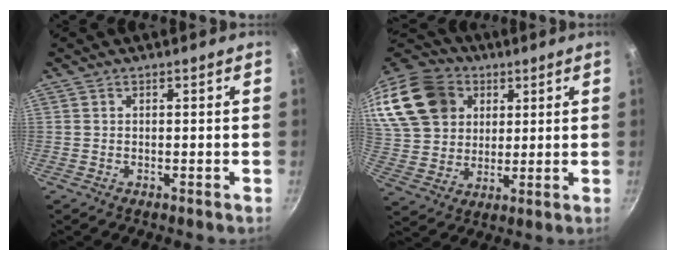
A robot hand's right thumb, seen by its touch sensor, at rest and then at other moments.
{"total": 23.6, "force": [9.7, 18.1, 11.7], "torque": [-0.250, 0.018, 0.188]}